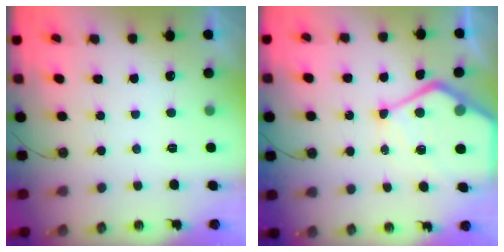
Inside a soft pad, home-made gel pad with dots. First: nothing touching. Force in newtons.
{"total": 16.4, "press": 16.4, "slide": 1.5}